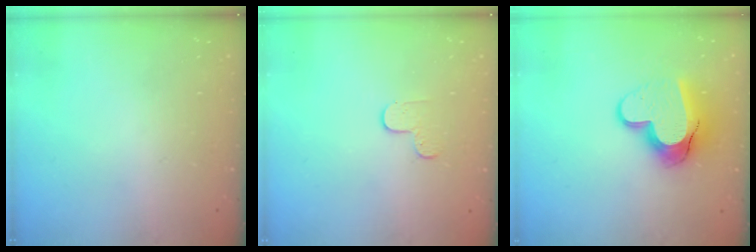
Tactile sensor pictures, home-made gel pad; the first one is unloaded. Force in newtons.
{"total": 3.6, "press": 3.6, "slide": 0.4}
{"total": 14.1, "press": 14.1, "slide": 1.1}